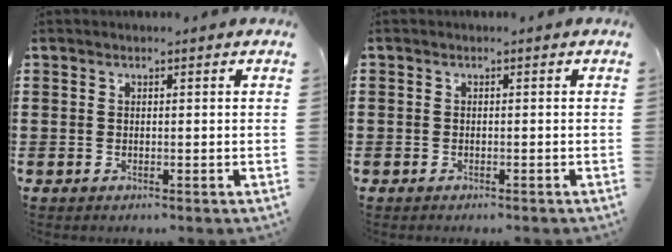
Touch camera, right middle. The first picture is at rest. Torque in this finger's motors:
{"motor_torque": [0.38, -0.89, -0.04, 0.02]}